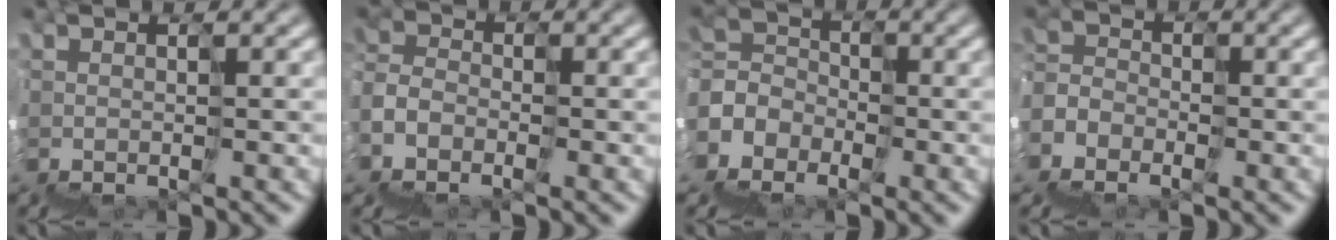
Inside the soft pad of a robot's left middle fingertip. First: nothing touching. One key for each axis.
{"total": 4.3, "fx": -3.7, "fy": 0.9, "fz": -2.0, "tx": 0.044, "ty": 0.002, "tz": -0.071}
{"total": 6.5, "fx": -5.1, "fy": 3.6, "fz": -1.8, "tx": 0.037, "ty": 0.001, "tz": -0.101}
{"total": 6.4, "fx": -5.7, "fy": 2.3, "fz": -1.9, "tx": 0.036, "ty": -0.004, "tz": -0.090}